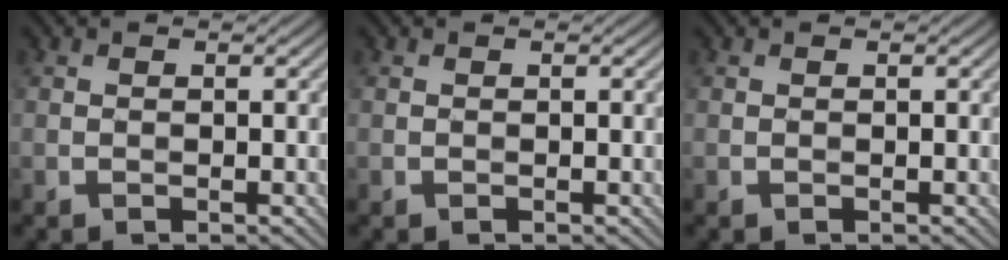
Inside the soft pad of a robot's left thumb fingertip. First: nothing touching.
{"total": 0.0}
{"total": 0.0}